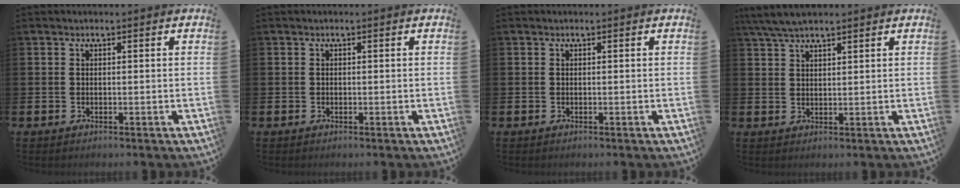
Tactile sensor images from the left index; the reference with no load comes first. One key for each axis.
{"total": 0.0}
{"total": 0.0}
{"total": 4.6, "fx": 3.8, "fy": 1.0, "fz": 2.3, "tx": -0.059, "ty": -0.002, "tz": 0.073}